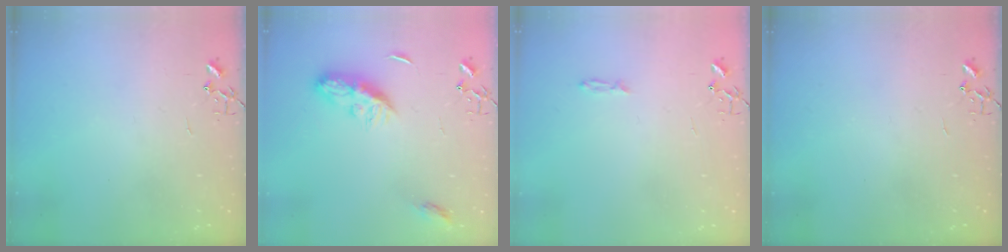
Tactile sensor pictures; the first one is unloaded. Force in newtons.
{"total": 8.8, "press": 8.8, "slide": 0.0}
{"total": 3.4, "press": 3.4, "slide": 0.4}
{"total": 0.0}